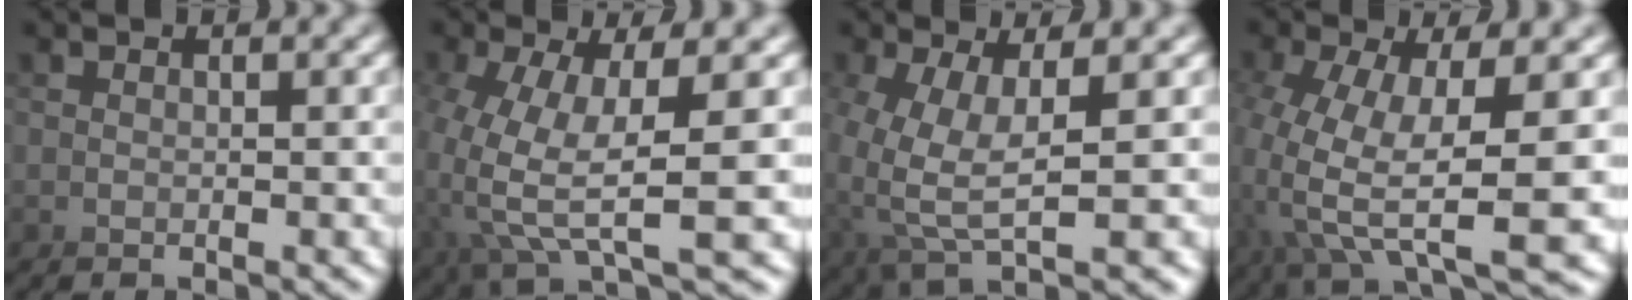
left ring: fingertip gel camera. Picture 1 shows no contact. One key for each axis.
{"total": 3.4, "fx": 0.5, "fy": -2.1, "fz": 2.6, "tx": -0.080, "ty": 0.023, "tz": -0.001}
{"total": 2.9, "fx": 0.3, "fy": -2.5, "fz": 1.4, "tx": -0.050, "ty": 0.010, "tz": 0.005}
{"total": 4.1, "fx": 1.0, "fy": -0.7, "fz": 3.9, "tx": -0.105, "ty": 0.014, "tz": 0.010}